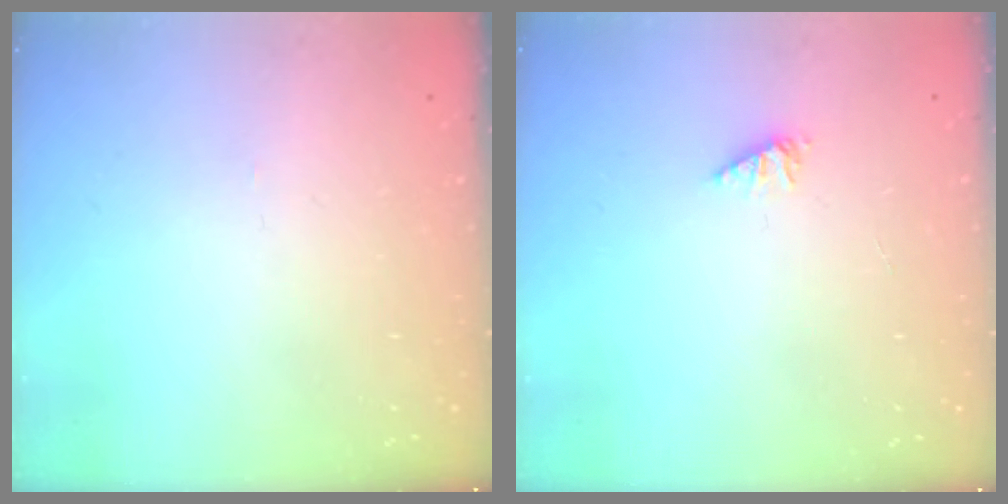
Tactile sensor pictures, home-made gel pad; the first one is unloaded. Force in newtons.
{"total": 1.3, "press": 1.3, "slide": 0.1}